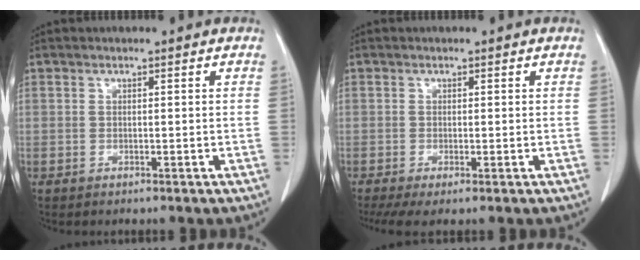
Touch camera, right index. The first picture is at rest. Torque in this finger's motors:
{"motor_torque": [-0.01, 0.02, 0.01, 0.01]}